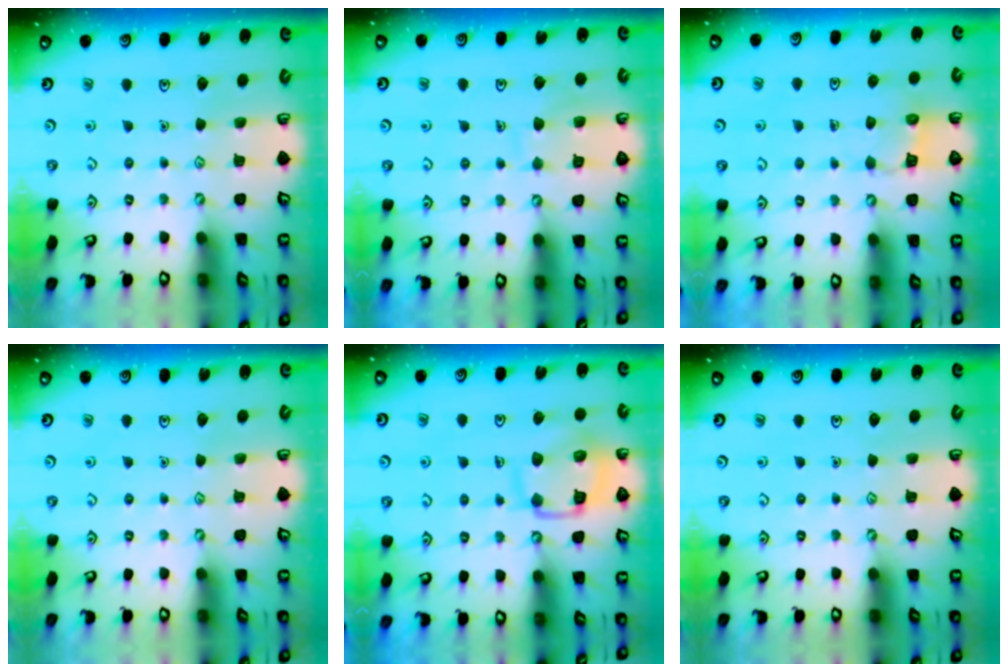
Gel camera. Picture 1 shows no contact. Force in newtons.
{"total": 6.7, "press": 6.6, "slide": 0.7}
{"total": 5.3, "press": 5.2, "slide": 0.4}
{"total": 0.0}
{"total": 15.0, "press": 14.9, "slide": 1.5}
{"total": 0.0}